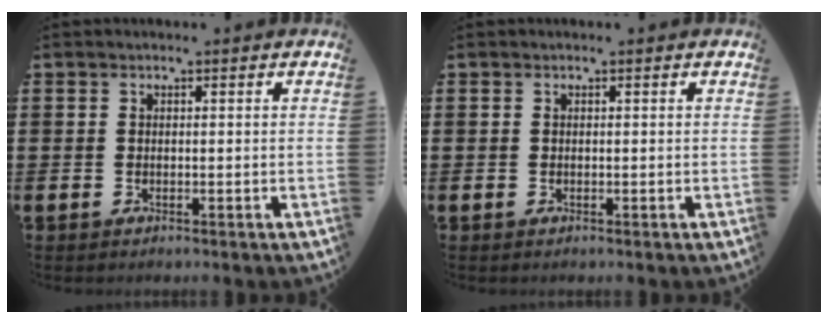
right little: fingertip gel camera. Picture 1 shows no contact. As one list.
[{"total": 0.0}]